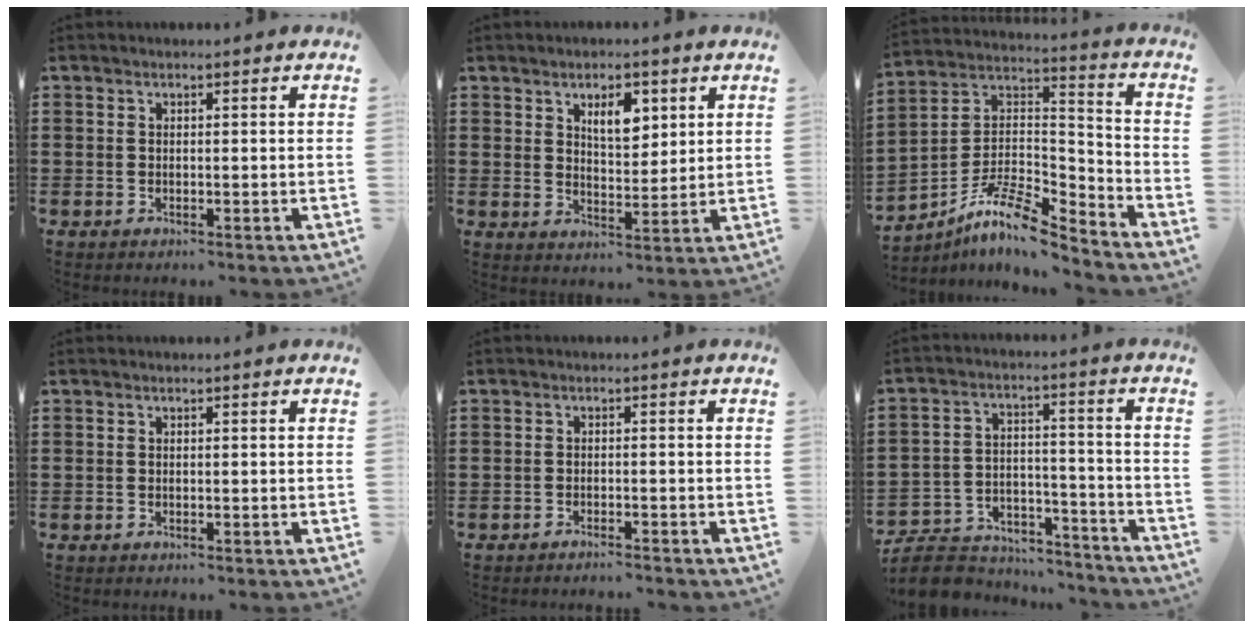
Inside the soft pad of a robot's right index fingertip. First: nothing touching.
{"total": 5.2, "force": [2.6, 2.5, 3.7], "torque": [-0.058, 0.001, 0.040]}
{"total": 10.1, "force": [-8.3, 2.2, 5.4], "torque": [-0.113, 0.012, -0.166]}
{"total": 0.0}
{"total": 1.3, "force": [-1.2, -0.2, 0.1], "torque": [-0.005, 0.003, -0.025]}
{"total": 7.9, "force": [-7.4, 2.2, 1.6], "torque": [-0.044, 0.015, -0.148]}